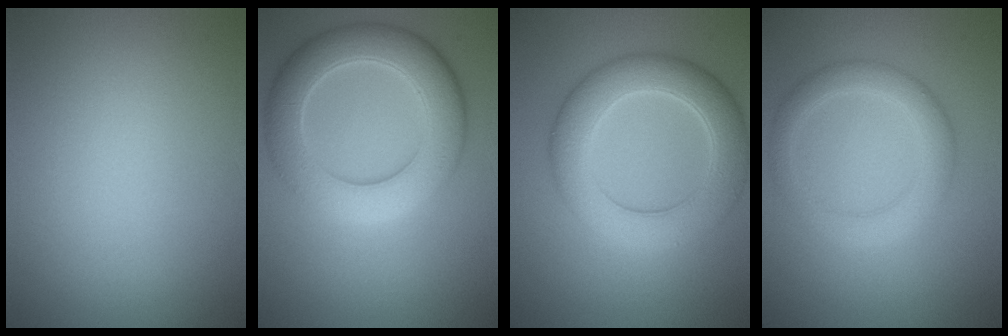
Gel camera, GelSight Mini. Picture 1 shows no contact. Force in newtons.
{"total": 7.5, "press": 7.5, "slide": 0.3}
{"total": 6.8, "press": 6.8, "slide": 0.2}
{"total": 3.4, "press": 3.4, "slide": 0.3}